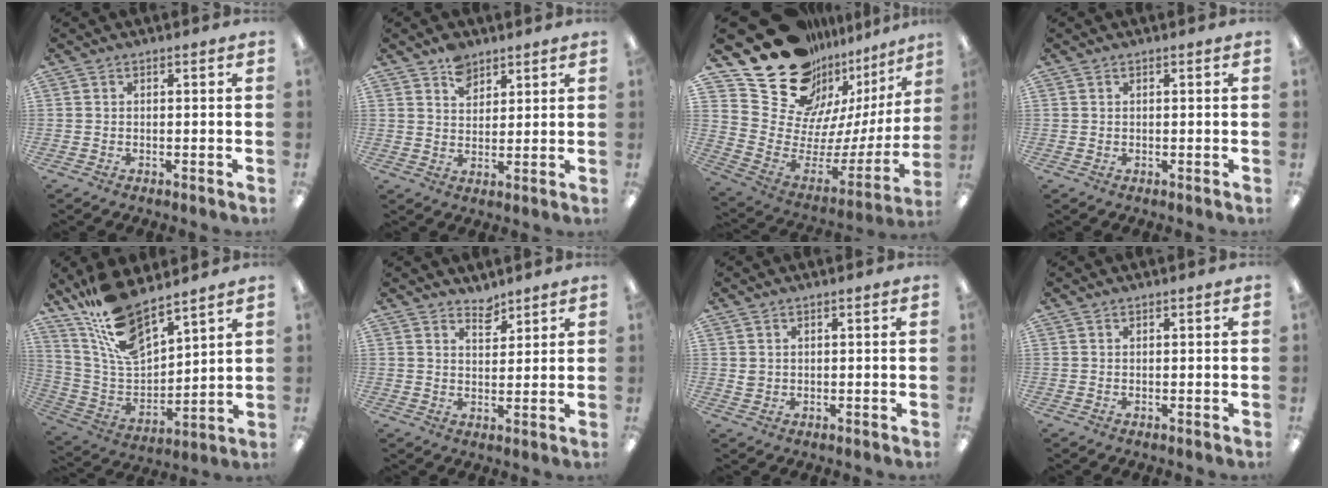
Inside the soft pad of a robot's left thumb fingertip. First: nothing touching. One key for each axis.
{"total": 6.0, "fx": 4.3, "fy": 3.7, "fz": 2.0, "tx": -0.030, "ty": -0.015, "tz": 0.078}
{"total": 23.3, "fx": 16.8, "fy": 13.5, "fz": 8.8, "tx": -0.132, "ty": -0.132, "tz": 0.336}
{"total": 0.6, "fx": 0.4, "fy": 0.3, "fz": 0.1, "tx": -0.002, "ty": 0.004, "tz": 0.007}
{"total": 16.3, "fx": 13.5, "fy": 4.9, "fz": 7.8, "tx": -0.182, "ty": -0.075, "tz": 0.245}
{"total": 4.2, "fx": 3.7, "fy": 1.6, "fz": 0.9, "tx": -0.002, "ty": -0.028, "tz": 0.065}
{"total": 1.8, "fx": 1.0, "fy": 1.4, "fz": 0.5, "tx": -0.004, "ty": -0.001, "tz": 0.017}
{"total": 0.6, "fx": 0.5, "fy": 0.2, "fz": 0.2, "tx": -0.003, "ty": 0.003, "tz": 0.009}